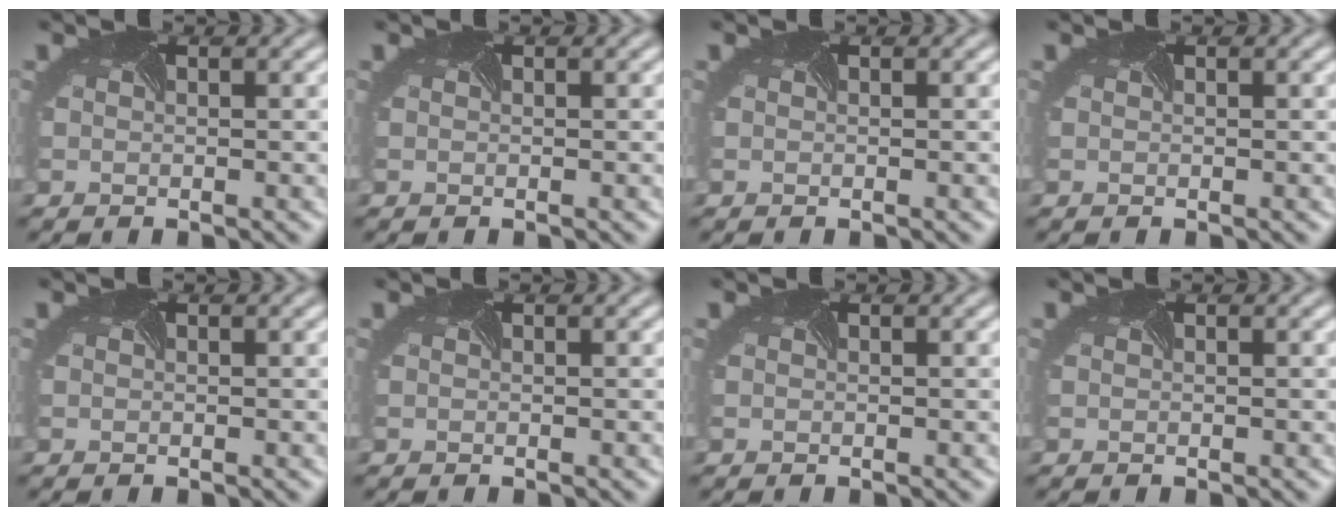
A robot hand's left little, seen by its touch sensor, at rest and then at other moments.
{"total": 0.0}
{"total": 0.0}
{"total": 0.0}
{"total": 0.0}
{"total": 0.0}
{"total": 0.0}
{"total": 0.0}